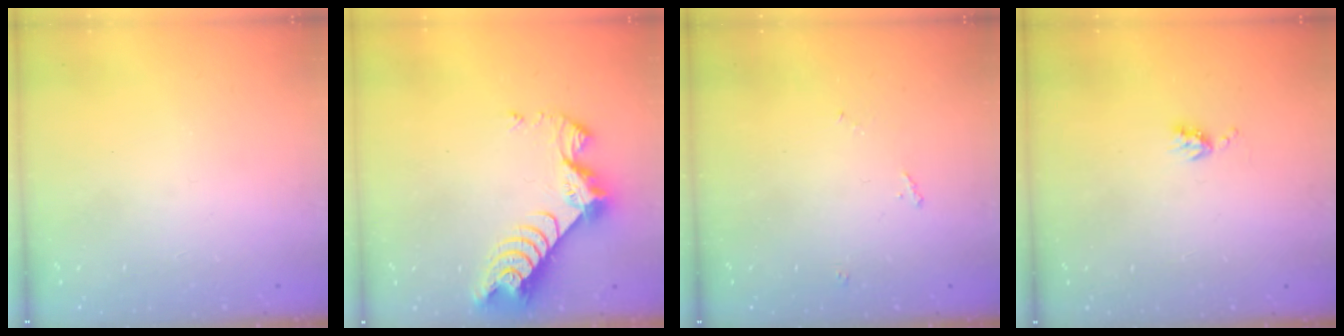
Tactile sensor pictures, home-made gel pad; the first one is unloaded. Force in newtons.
{"total": 9.3, "press": 9.2, "slide": 0.8}
{"total": 4.7, "press": 4.7, "slide": 0.6}
{"total": 5.8, "press": 5.7, "slide": 0.8}